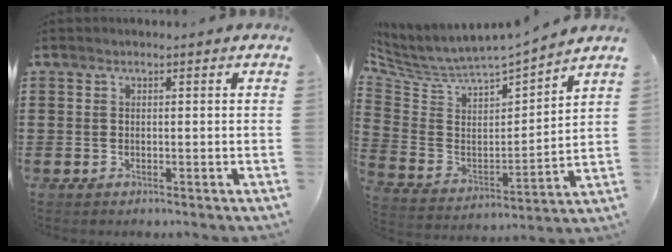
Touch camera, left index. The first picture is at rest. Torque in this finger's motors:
{"motor_torque": [1.09, 1.05, 0.06, 0.10]}